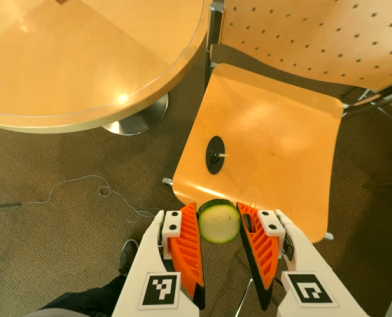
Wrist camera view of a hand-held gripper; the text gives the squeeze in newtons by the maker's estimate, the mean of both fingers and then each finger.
{"total": 8.0, "left": 7.3, "right": 8.6}